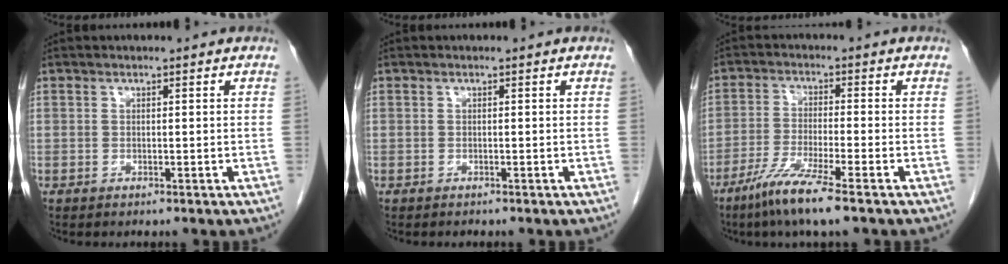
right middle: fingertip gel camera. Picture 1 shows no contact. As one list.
[{"total": 0.0}, {"total": 7.7, "force": [-5.1, -0.4, 5.8], "torque": [-0.117, -0.025, -0.098]}]